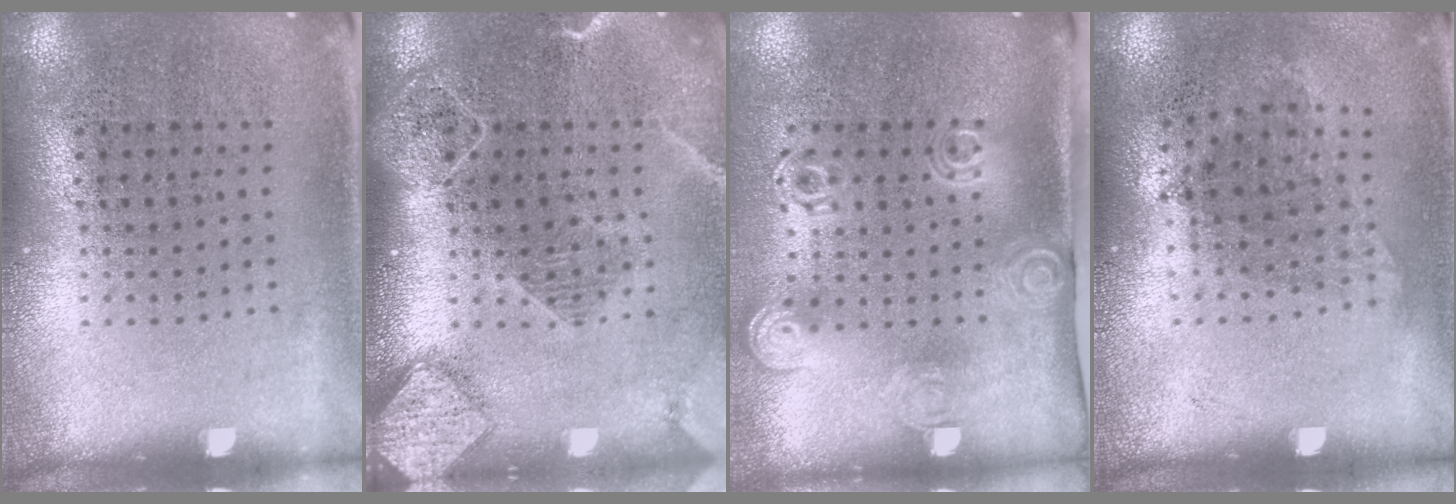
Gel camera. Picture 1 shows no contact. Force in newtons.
{"total": 2.1, "press": 1.9, "slide": 1.0}
{"total": 2.1, "press": 1.4, "slide": 1.5}
{"total": 1.0, "press": 0.8, "slide": 0.6}